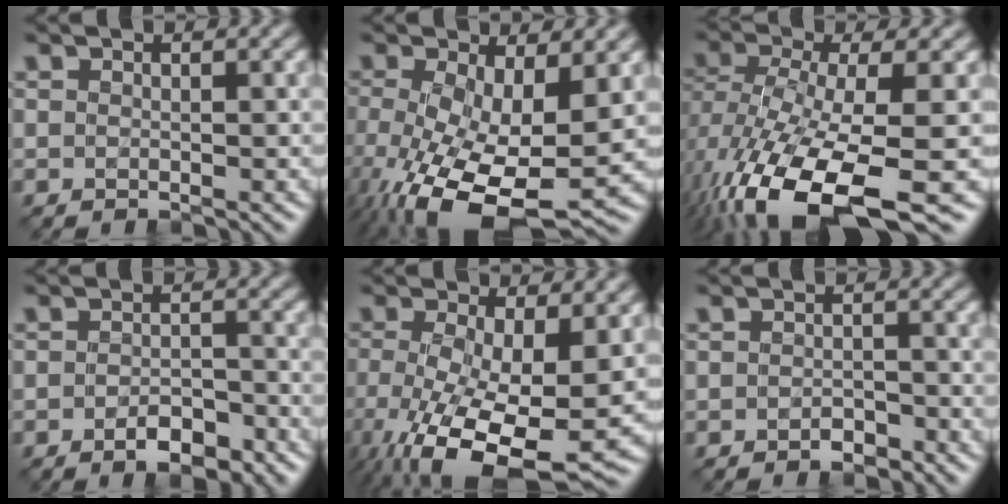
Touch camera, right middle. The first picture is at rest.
{"total": 12.9, "force": [-3.1, 5.7, 11.1], "torque": [-0.217, -0.042, -0.038]}
{"total": 12.7, "force": [-5.5, 4.5, 10.6], "torque": [-0.216, -0.030, -0.086]}
{"total": 3.3, "force": [-1.8, 1.5, 2.3], "torque": [-0.034, 0.001, -0.028]}
{"total": 13.0, "force": [-4.1, 5.3, 11.1], "torque": [-0.203, -0.039, -0.055]}
{"total": 1.3, "force": [-0.9, 0.7, 0.7], "torque": [-0.011, 0.002, -0.015]}